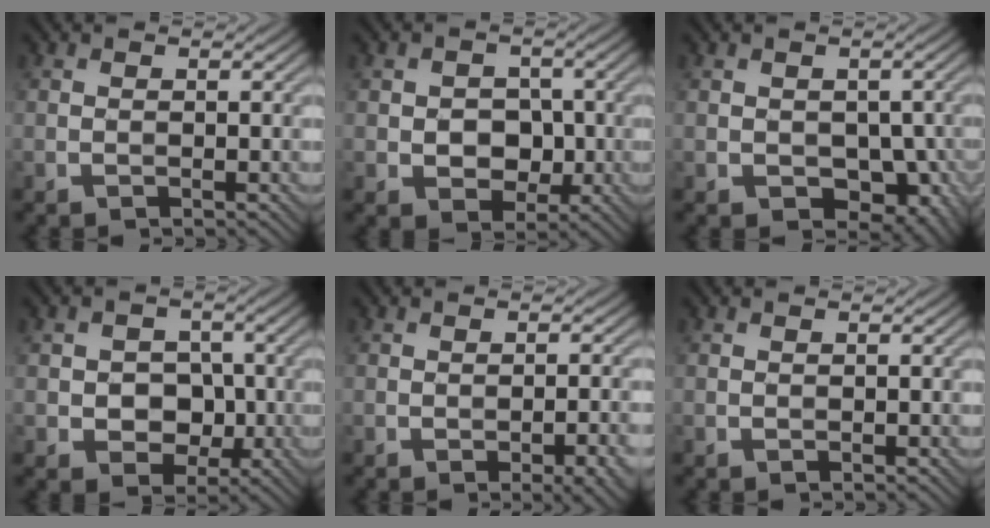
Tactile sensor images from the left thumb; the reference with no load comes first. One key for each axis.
{"total": 4.4, "fx": -0.7, "fy": 3.6, "fz": 2.5, "tx": -0.043, "ty": -0.003, "tz": -0.016}
{"total": 6.2, "fx": -1.4, "fy": 4.5, "fz": 4.1, "tx": -0.067, "ty": -0.026, "tz": -0.014}
{"total": 5.0, "fx": -0.8, "fy": 4.2, "fz": 2.6, "tx": -0.040, "ty": -0.002, "tz": -0.025}
{"total": 6.2, "fx": -2.8, "fy": 2.0, "fz": 5.1, "tx": -0.065, "ty": -0.005, "tz": -0.024}
{"total": 0.0}